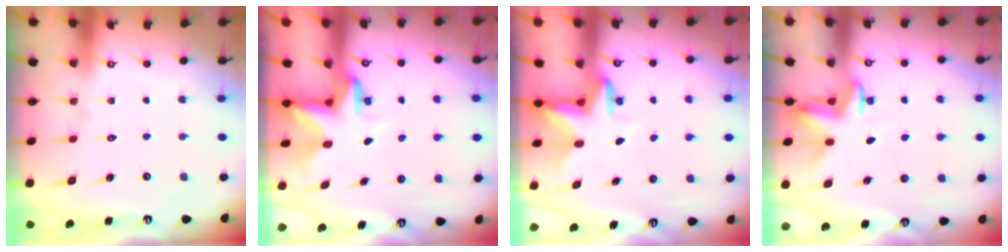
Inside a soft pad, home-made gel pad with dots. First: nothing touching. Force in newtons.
{"total": 2.8, "press": 2.8, "slide": 0.3}
{"total": 2.9, "press": 2.9, "slide": 0.2}
{"total": 4.9, "press": 4.9, "slide": 0.7}